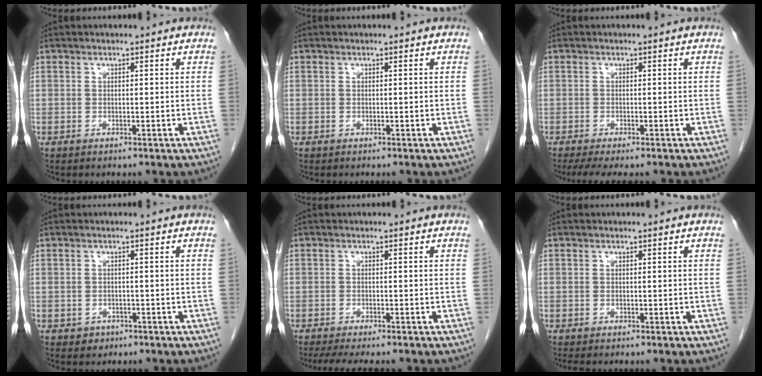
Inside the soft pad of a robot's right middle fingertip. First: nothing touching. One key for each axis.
{"total": 0.0}
{"total": 5.2, "fx": -4.1, "fy": 0.9, "fz": 3.1, "tx": -0.044, "ty": -0.012, "tz": -0.063}
{"total": 1.5, "fx": -0.8, "fy": 1.3, "fz": 0.3, "tx": -0.003, "ty": 0.005, "tz": -0.006}
{"total": 7.2, "fx": -6.0, "fy": 1.3, "fz": 3.8, "tx": -0.049, "ty": -0.011, "tz": -0.090}
{"total": 0.8, "fx": -0.7, "fy": 0.2, "fz": 0.3, "tx": -0.004, "ty": -0.002, "tz": -0.011}